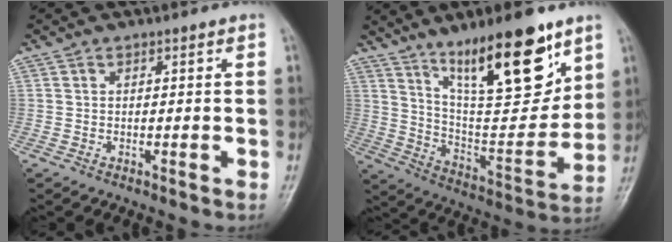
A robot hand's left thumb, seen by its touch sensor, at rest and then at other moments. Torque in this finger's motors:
{"motor_torque": [1.37, 0.93, 1.71, -1.06, 0.20]}